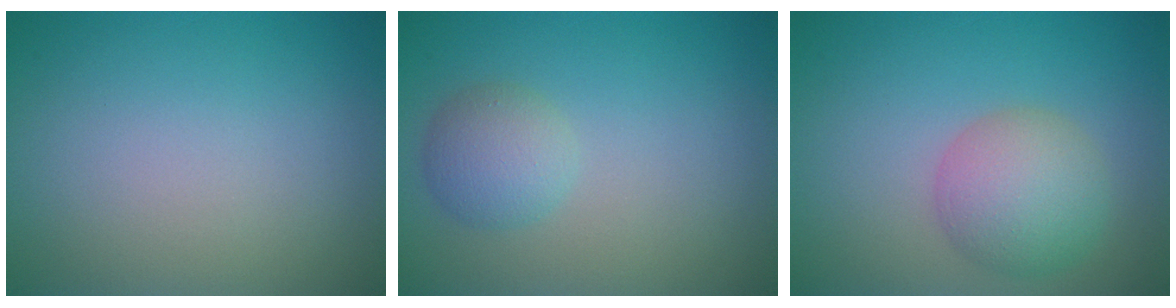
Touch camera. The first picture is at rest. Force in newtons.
{"total": 2.7, "press": 2.7, "slide": 0.1}
{"total": 4.6, "press": 4.6, "slide": 0.3}